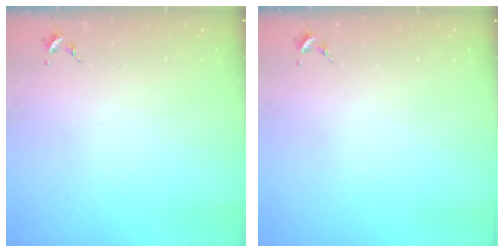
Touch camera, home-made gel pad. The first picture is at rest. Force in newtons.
{"total": 0.0}